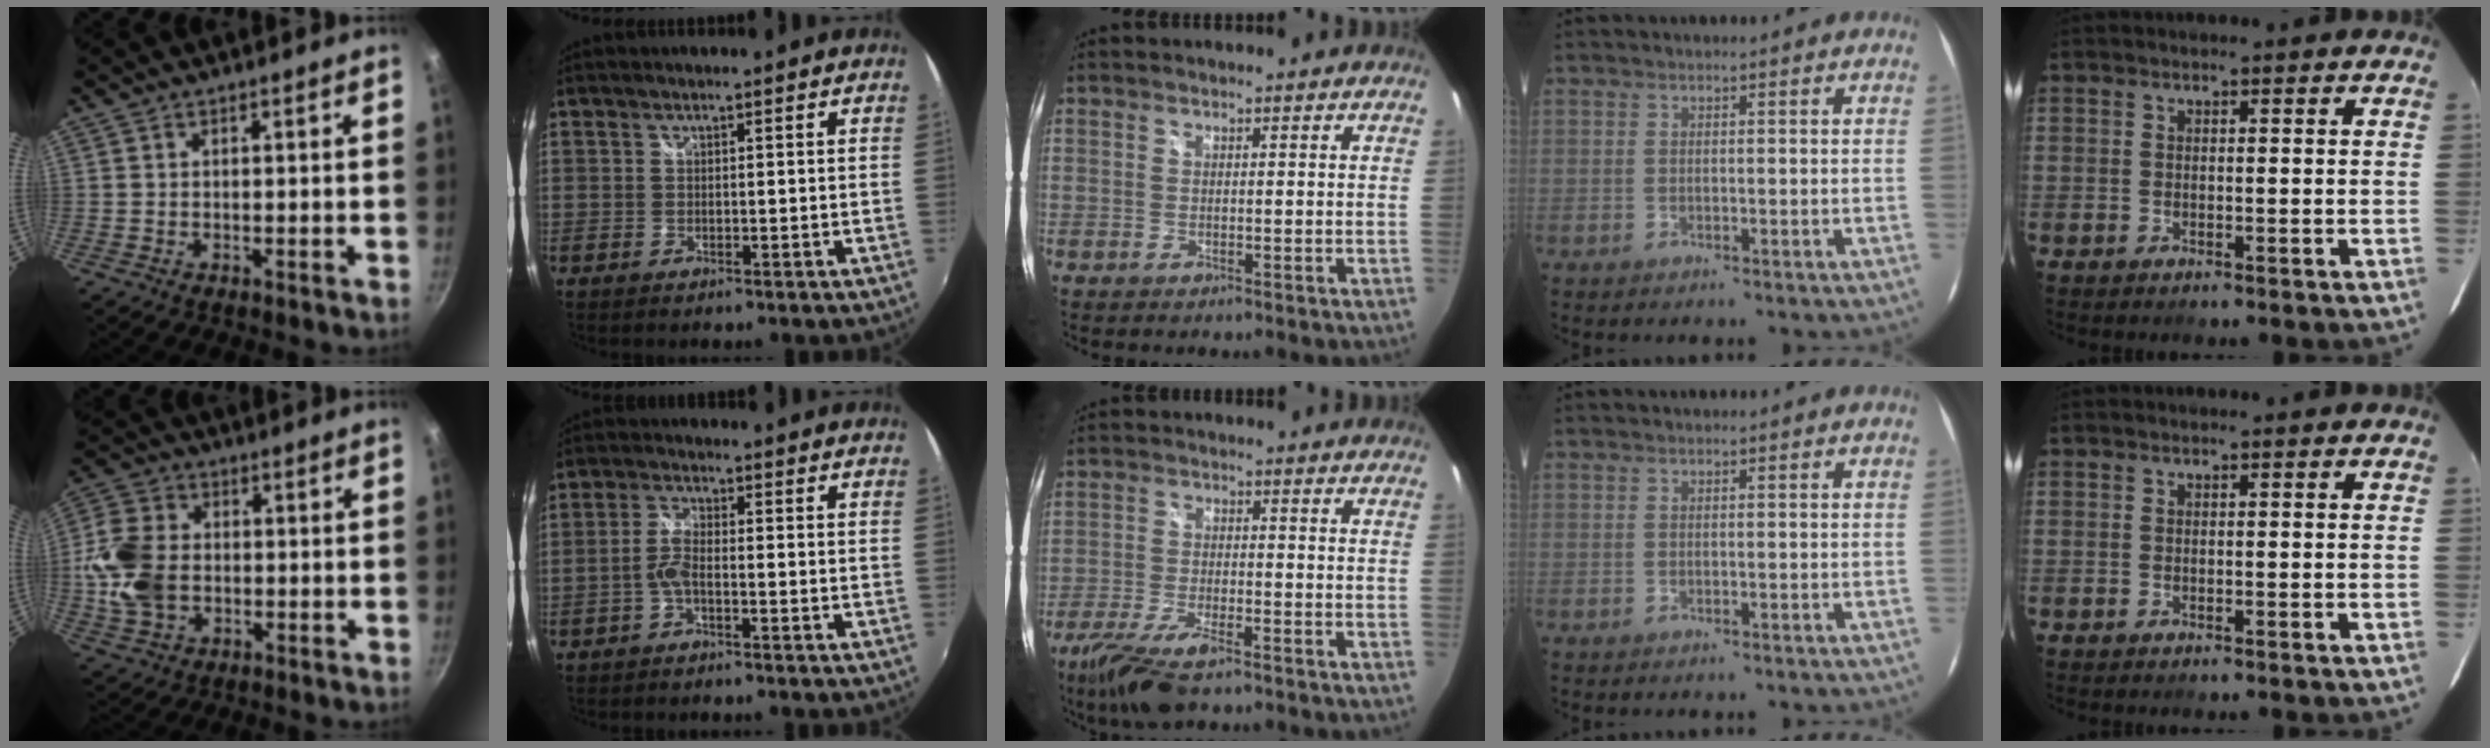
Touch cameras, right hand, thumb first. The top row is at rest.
{"thumb": {"total": 12.0, "force": [-0.9, 8.8, 8.1], "torque": [-0.152, 0.010, -0.026]}, "index": {"total": 3.0, "force": [-1.4, 0.7, 2.6], "torque": [-0.064, 0.010, -0.028]}, "middle": {"total": 10.7, "force": [-7.4, 3.0, 7.1], "torque": [-0.166, -0.035, -0.141]}}